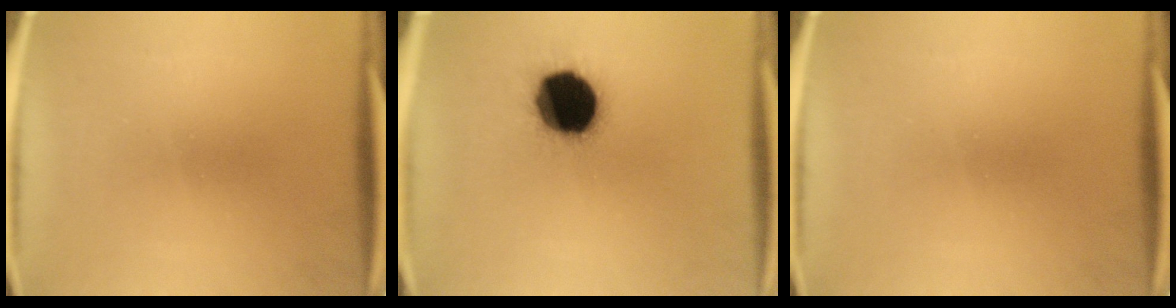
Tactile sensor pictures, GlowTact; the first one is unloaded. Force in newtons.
{"total": 19.9}
{"total": 0.0}